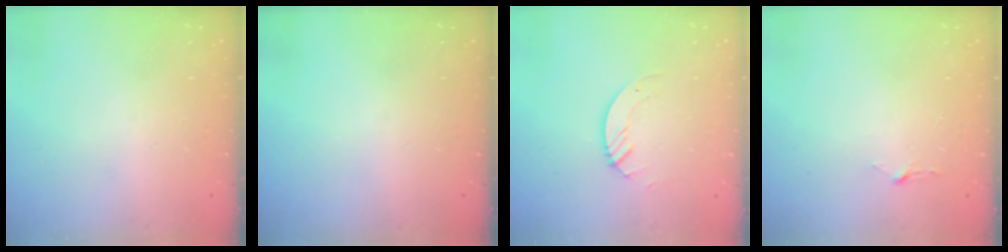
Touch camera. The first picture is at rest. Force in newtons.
{"total": 0.0}
{"total": 2.9, "press": 2.9, "slide": 0.3}
{"total": 2.9, "press": 2.9, "slide": 0.3}